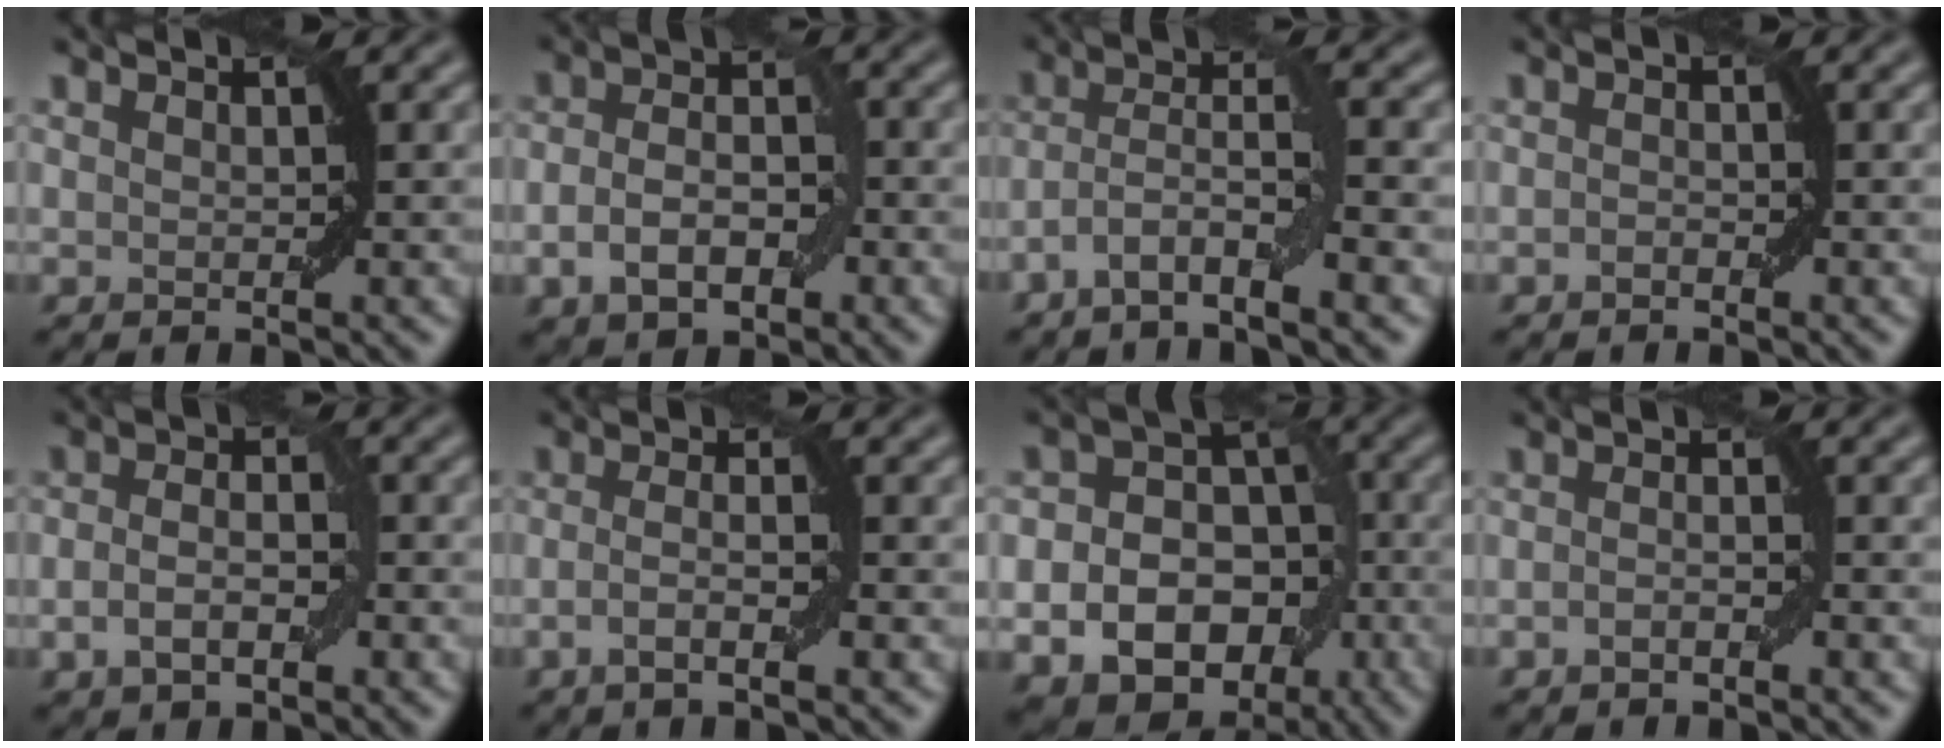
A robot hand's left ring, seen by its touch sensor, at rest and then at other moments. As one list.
[{"total": 4.8, "force": [-1.5, 2.8, 3.6], "torque": [-0.063, 0.002, -0.029]}, {"total": 4.3, "force": [-2.1, 0.6, 3.7], "torque": [-0.071, 0.008, -0.049]}, {"total": 0.7, "force": [-0.5, 0.2, 0.4], "torque": [-0.007, 0.003, -0.008]}, {"total": 3.3, "force": [-1.0, 1.9, 2.6], "torque": [-0.050, 0.001, -0.020]}, {"total": 2.6, "force": [-0.8, 0.5, 2.4], "torque": [-0.044, 0.001, -0.020]}, {"total": 13.7, "force": [-4.3, 11.0, 7.0], "torque": [-0.079, -0.020, -0.085]}, {"total": 1.1, "force": [-0.7, 0.2, 0.9], "torque": [-0.016, 0.003, -0.013]}]